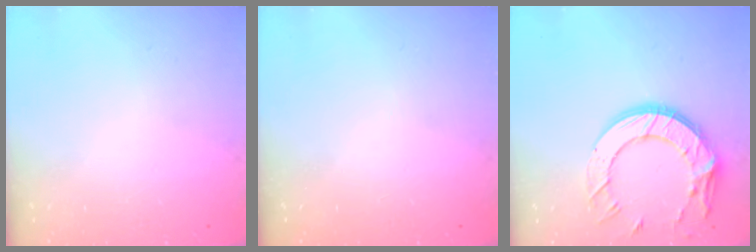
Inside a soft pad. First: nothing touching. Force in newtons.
{"total": 0.0}
{"total": 17.3, "press": 17.2, "slide": 1.3}